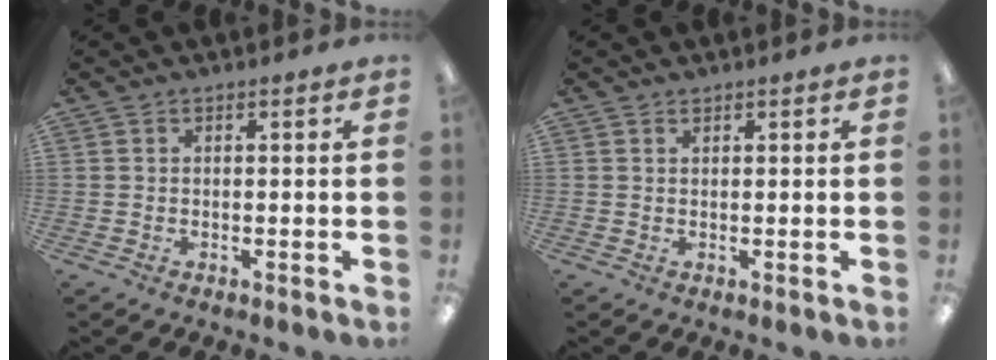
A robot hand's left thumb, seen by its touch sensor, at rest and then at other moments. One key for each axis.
{"total": 0.5, "fx": 0.4, "fy": 0.2, "fz": 0.2, "tx": -0.005, "ty": 0.001, "tz": 0.008}